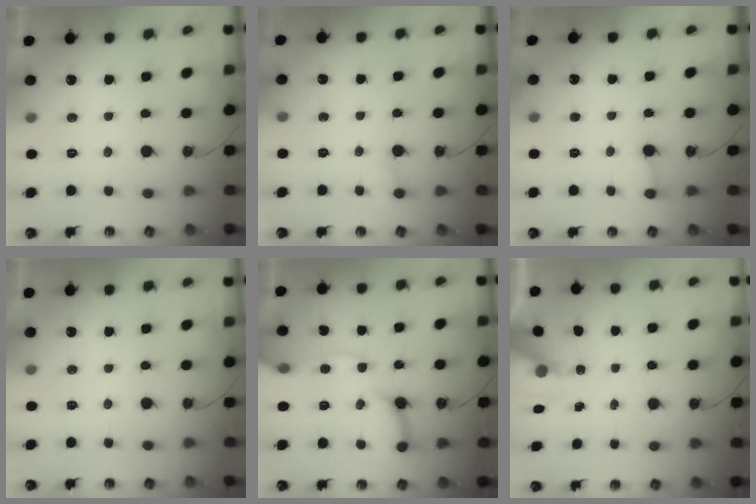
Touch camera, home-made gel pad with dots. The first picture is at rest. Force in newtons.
{"total": 4.6, "press": 4.5, "slide": 0.5}
{"total": 2.5, "press": 2.5, "slide": 0.1}
{"total": 0.0}
{"total": 15.0, "press": 14.9, "slide": 2.1}
{"total": 5.6, "press": 5.6, "slide": 0.5}